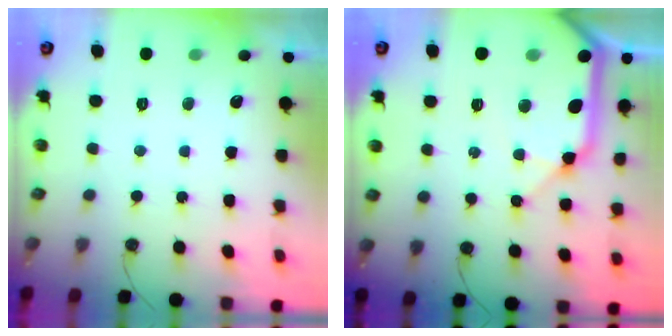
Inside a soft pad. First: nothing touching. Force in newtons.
{"total": 20.2, "press": 20.0, "slide": 3.0}